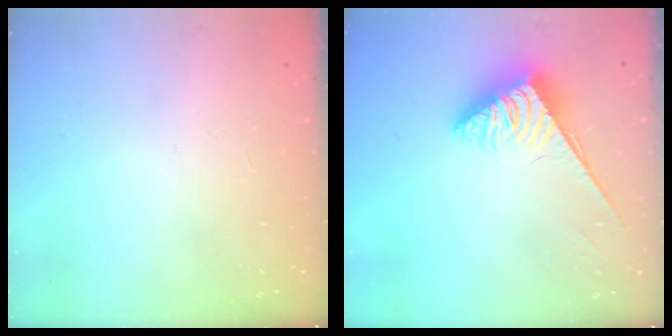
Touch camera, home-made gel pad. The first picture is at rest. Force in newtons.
{"total": 3.8, "press": 3.8, "slide": 0.6}